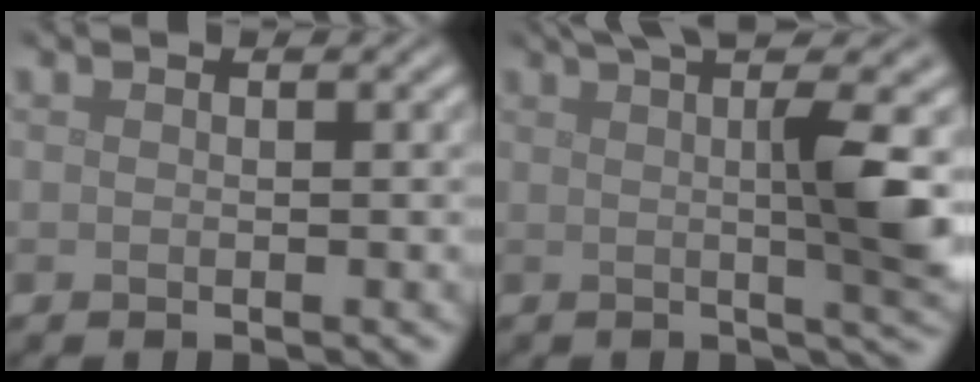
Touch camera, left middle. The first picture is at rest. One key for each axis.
{"total": 7.3, "fx": 1.8, "fy": 1.2, "fz": 7.0, "tx": -0.093, "ty": 0.004, "tz": 0.030}